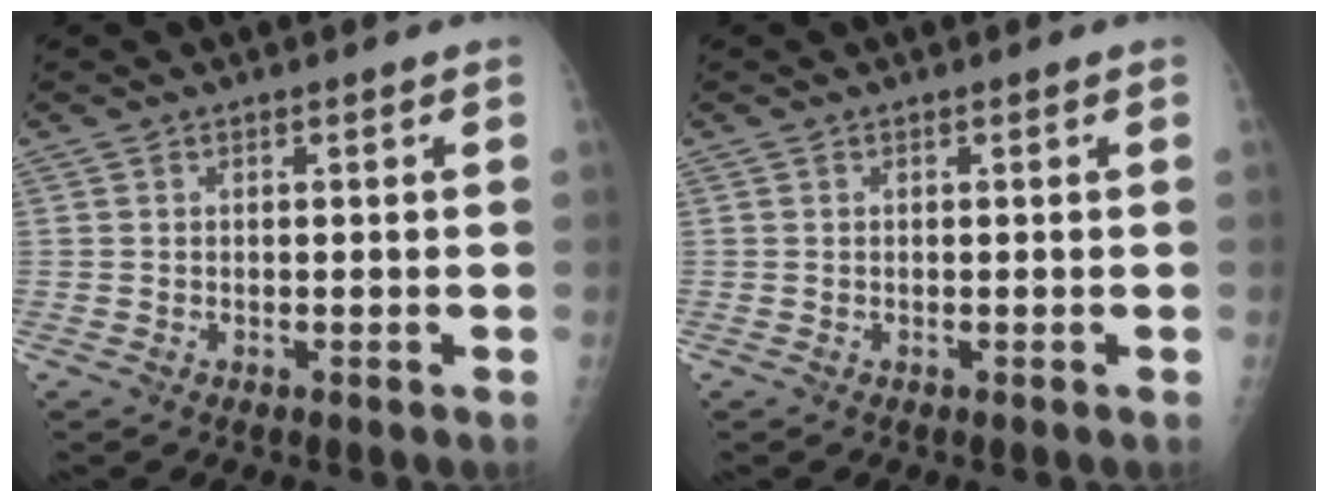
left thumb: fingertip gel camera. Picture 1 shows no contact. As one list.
[{"total": 0.0}]